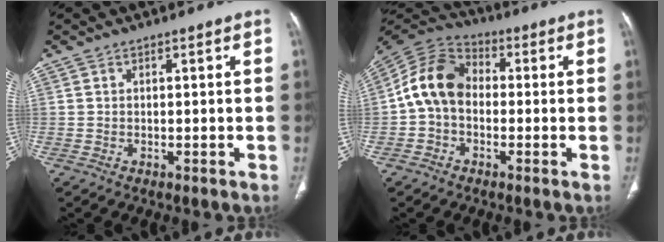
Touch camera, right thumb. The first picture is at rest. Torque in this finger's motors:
{"motor_torque": [-0.15, 0.37, 0.61, -0.54, 0.10]}